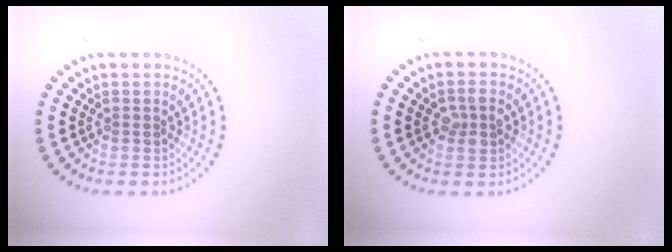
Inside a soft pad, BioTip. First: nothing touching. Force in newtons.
{"total": 2.0, "press": 2.0, "slide": 0.2}